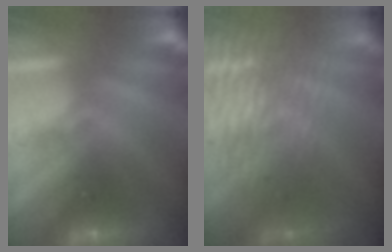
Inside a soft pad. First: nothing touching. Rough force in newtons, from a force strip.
{"total": 4.6}